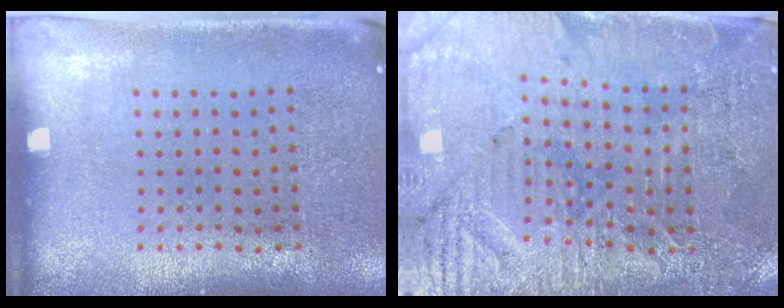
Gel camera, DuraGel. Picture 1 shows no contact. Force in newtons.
{"total": 3.4, "press": 3.4, "slide": 0.6}